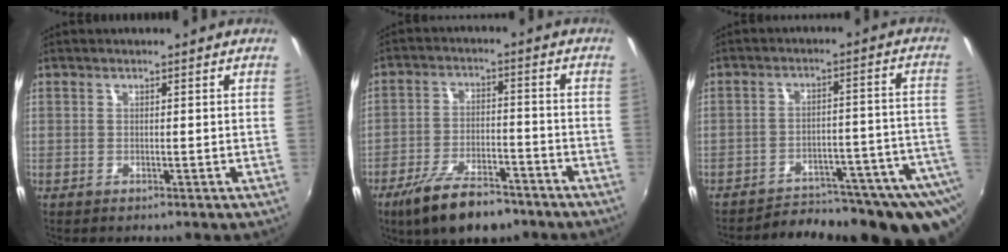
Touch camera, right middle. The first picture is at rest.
{"total": 12.5, "force": [-9.1, 4.4, 7.4], "torque": [-0.159, -0.018, -0.152]}
{"total": 25.3, "force": [-22.2, 6.2, 10.4], "torque": [-0.114, -0.005, -0.274]}